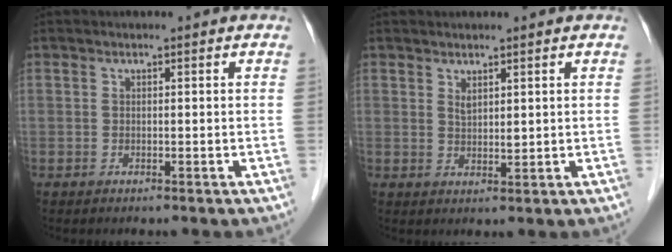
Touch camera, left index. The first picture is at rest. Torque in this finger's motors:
{"motor_torque": [0.30, 0.03, 0.02, 0.00]}